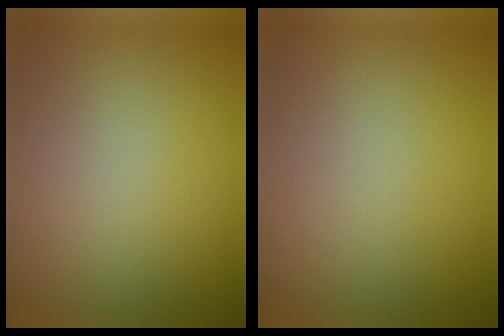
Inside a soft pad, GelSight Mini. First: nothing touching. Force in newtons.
{"total": 0.0}